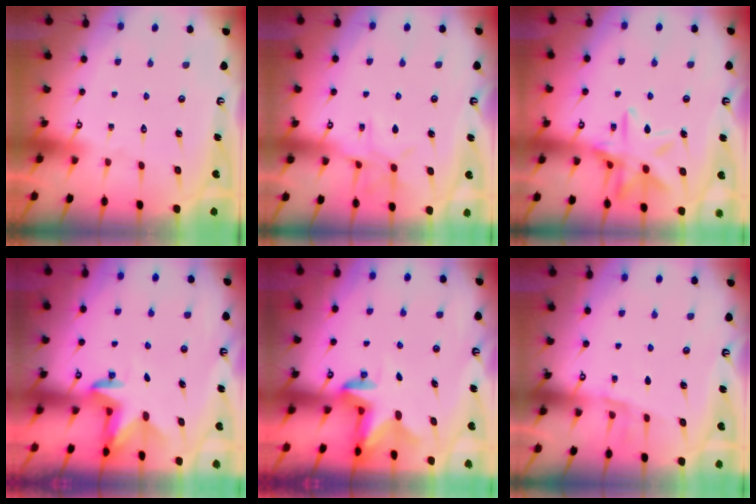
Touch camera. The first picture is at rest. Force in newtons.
{"total": 8.2, "press": 8.2, "slide": 0.5}
{"total": 14.8, "press": 14.7, "slide": 1.0}
{"total": 3.1, "press": 3.0, "slide": 0.7}
{"total": 2.3, "press": 2.3, "slide": 0.4}
{"total": 4.4, "press": 4.3, "slide": 1.3}